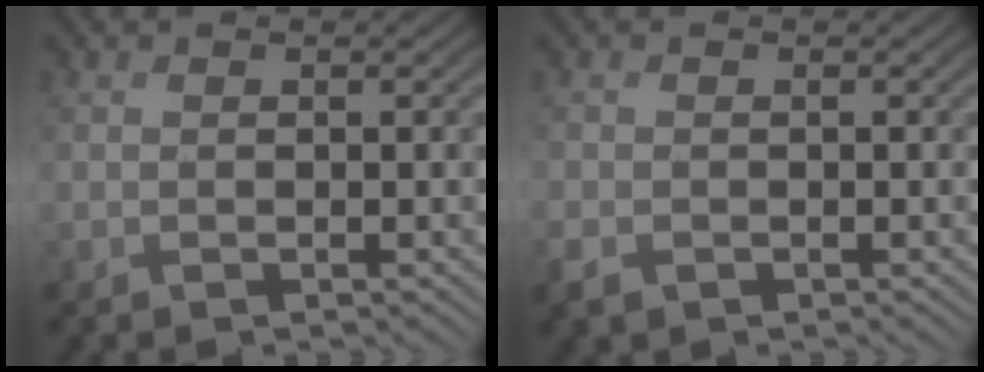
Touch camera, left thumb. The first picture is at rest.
{"total": 2.2, "force": [-1.1, 1.7, 0.9], "torque": [-0.033, -0.011, -0.031]}